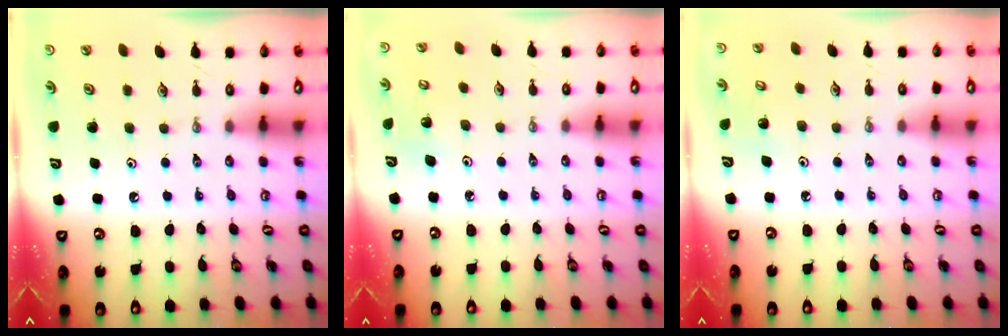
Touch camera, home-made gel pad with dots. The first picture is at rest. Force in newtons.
{"total": 4.7, "press": 4.4, "slide": 1.7}
{"total": 2.8, "press": 2.8, "slide": 0.2}